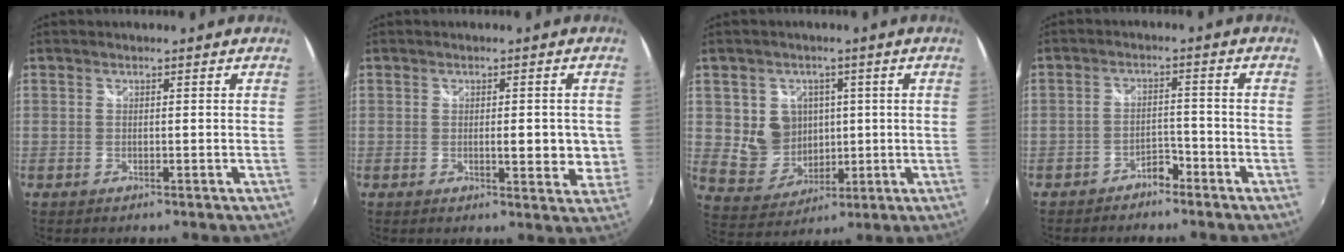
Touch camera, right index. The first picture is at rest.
{"total": 6.4, "force": [-0.1, 2.6, 5.9], "torque": [-0.070, -0.011, 0.002]}
{"total": 8.7, "force": [1.6, 8.2, 2.6], "torque": [-0.064, 0.006, 0.048]}
{"total": 3.4, "force": [-2.9, 1.4, 1.0], "torque": [-0.024, 0.006, -0.045]}